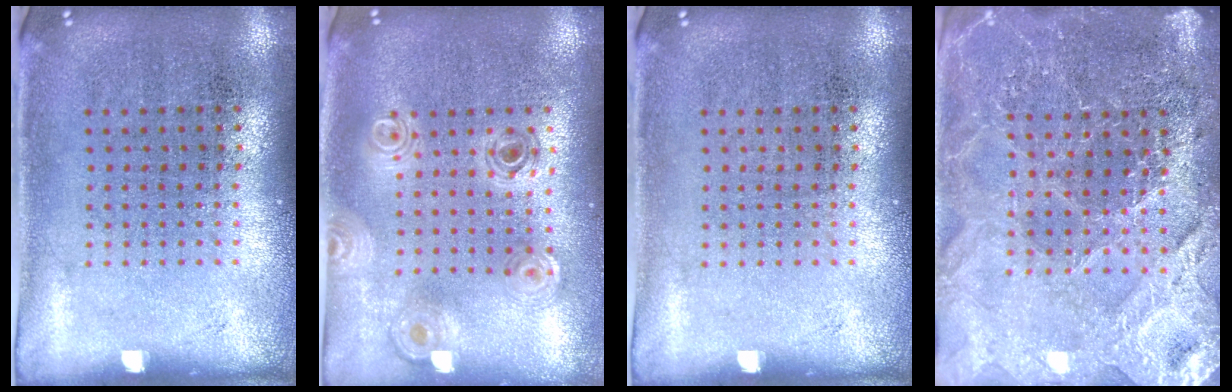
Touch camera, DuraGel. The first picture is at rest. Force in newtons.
{"total": 0.8, "press": 0.8, "slide": 0.1}
{"total": 0.0}
{"total": 4.0, "press": 3.8, "slide": 1.2}